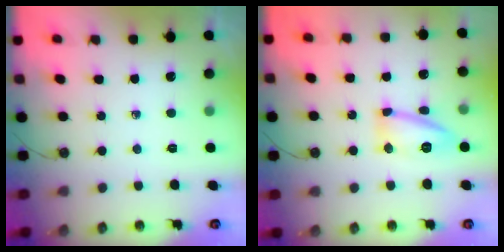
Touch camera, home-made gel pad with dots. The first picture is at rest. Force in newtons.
{"total": 12.7, "press": 12.6, "slide": 1.0}